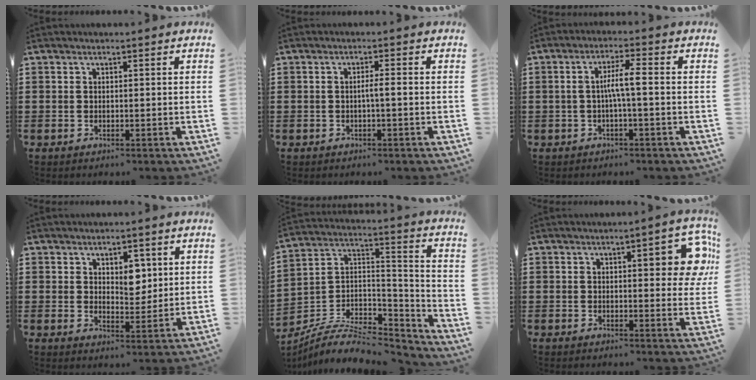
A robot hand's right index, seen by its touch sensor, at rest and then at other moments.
{"total": 1.7, "force": [-0.4, 0.0, 1.6], "torque": [-0.029, 0.000, -0.008]}
{"total": 4.5, "force": [-0.3, 0.4, 4.4], "torque": [-0.083, 0.004, -0.011]}
{"total": 4.7, "force": [2.0, 3.0, 3.0], "torque": [-0.044, 0.002, 0.029]}
{"total": 7.3, "force": [-5.9, 2.9, 3.3], "torque": [-0.068, 0.003, -0.117]}
{"total": 7.6, "force": [2.5, 2.3, 6.8], "torque": [-0.083, -0.006, 0.031]}